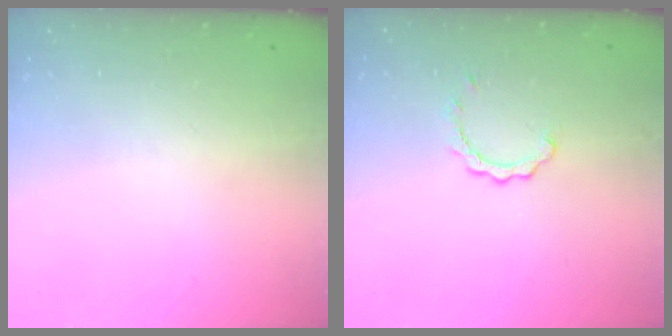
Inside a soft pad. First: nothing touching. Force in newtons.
{"total": 2.5, "press": 2.5, "slide": 0.3}